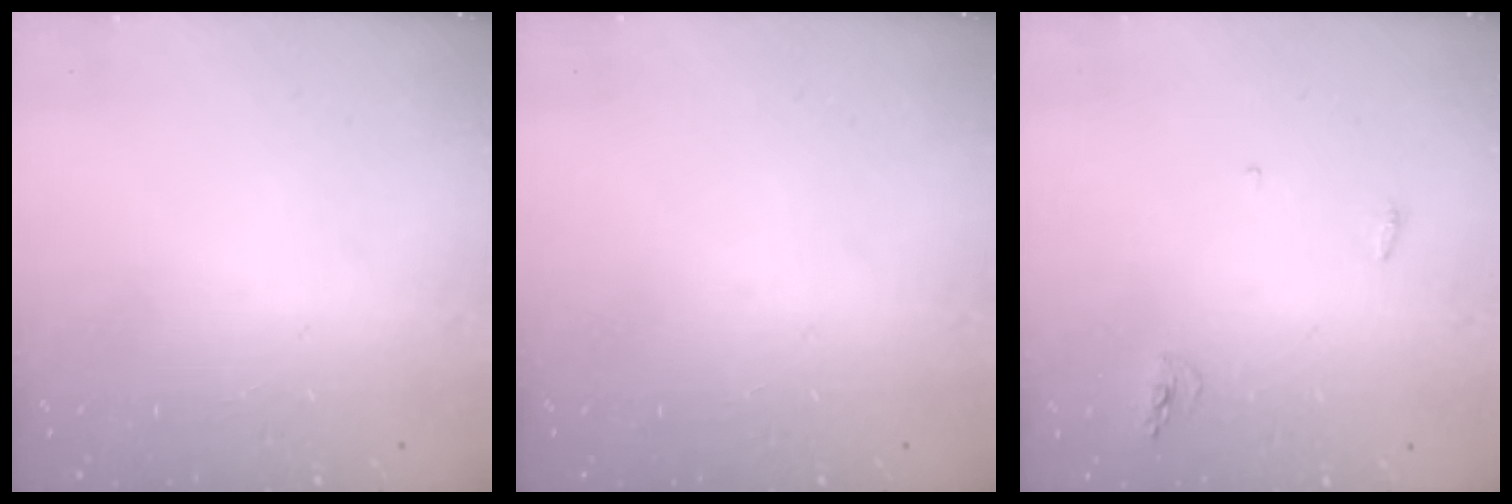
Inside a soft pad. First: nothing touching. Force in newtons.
{"total": 0.0}
{"total": 7.6, "press": 4.3, "slide": 6.2}